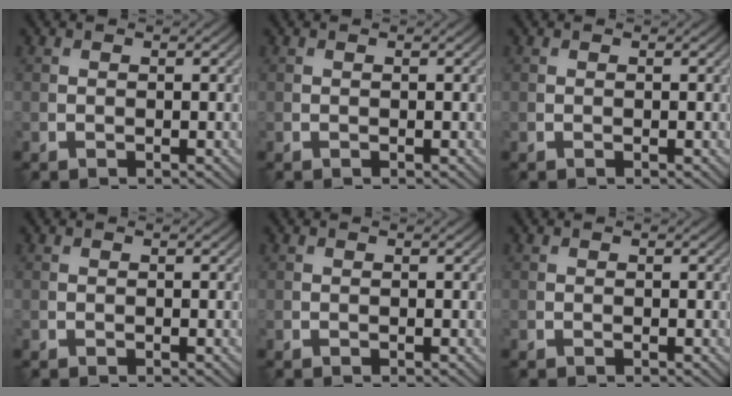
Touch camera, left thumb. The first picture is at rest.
{"total": 0.0}
{"total": 0.0}
{"total": 0.0}
{"total": 0.0}
{"total": 0.0}